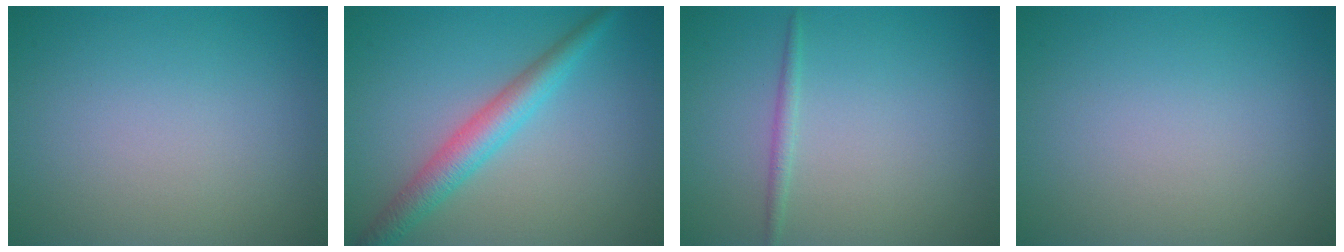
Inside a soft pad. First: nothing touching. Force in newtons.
{"total": 3.9, "press": 3.9, "slide": 0.2}
{"total": 1.0, "press": 1.0, "slide": 0.0}
{"total": 0.0}